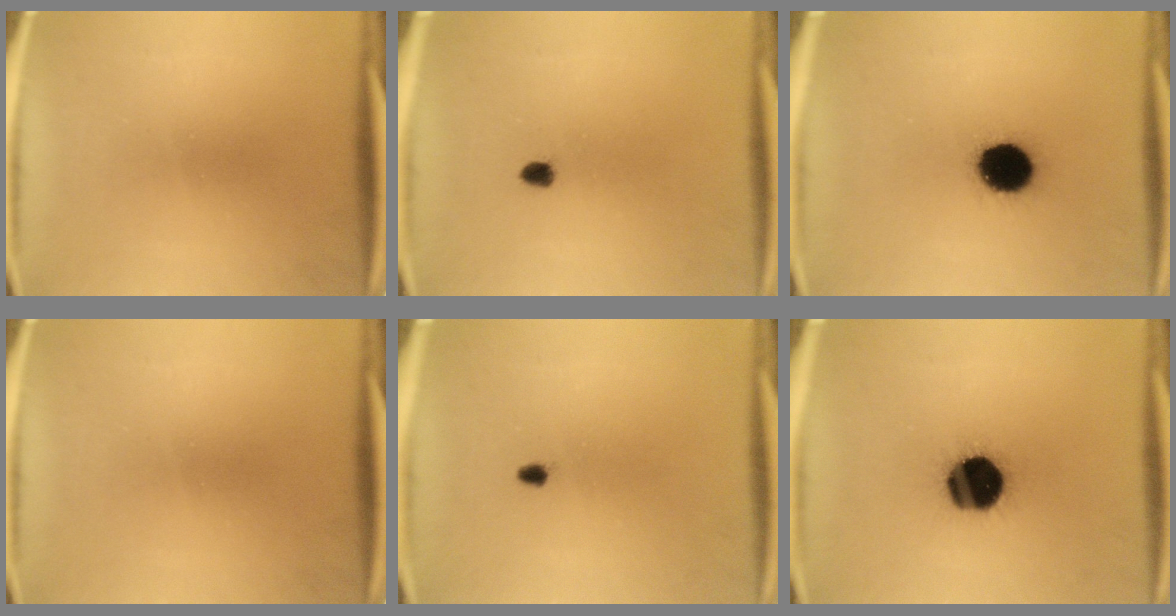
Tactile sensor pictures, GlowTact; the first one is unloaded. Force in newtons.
{"total": 1.5}
{"total": 13.3}
{"total": 0.0}
{"total": 0.9}
{"total": 18.5}